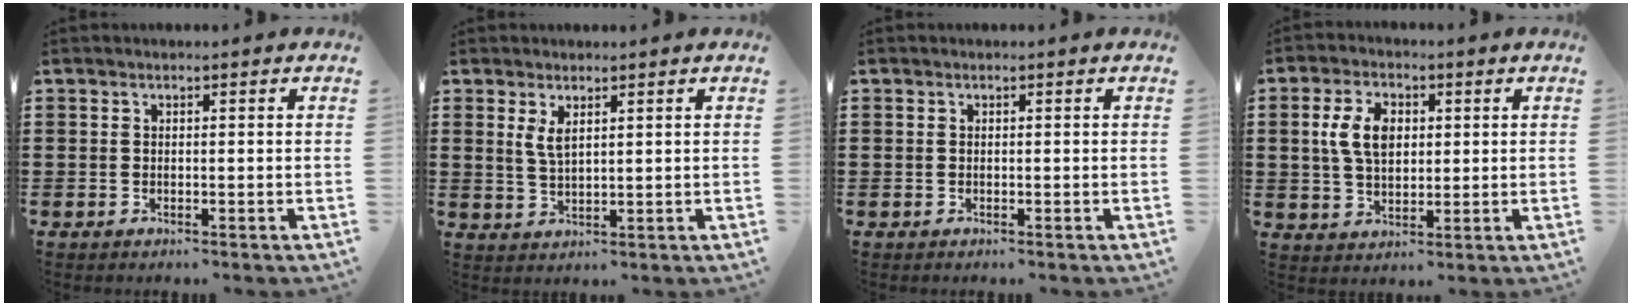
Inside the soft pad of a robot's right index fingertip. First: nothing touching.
{"total": 2.8, "force": [1.4, 1.0, 2.2], "torque": [-0.047, 0.003, 0.025]}
{"total": 0.0}
{"total": 6.8, "force": [1.3, 4.3, 5.1], "torque": [-0.125, 0.011, 0.016]}